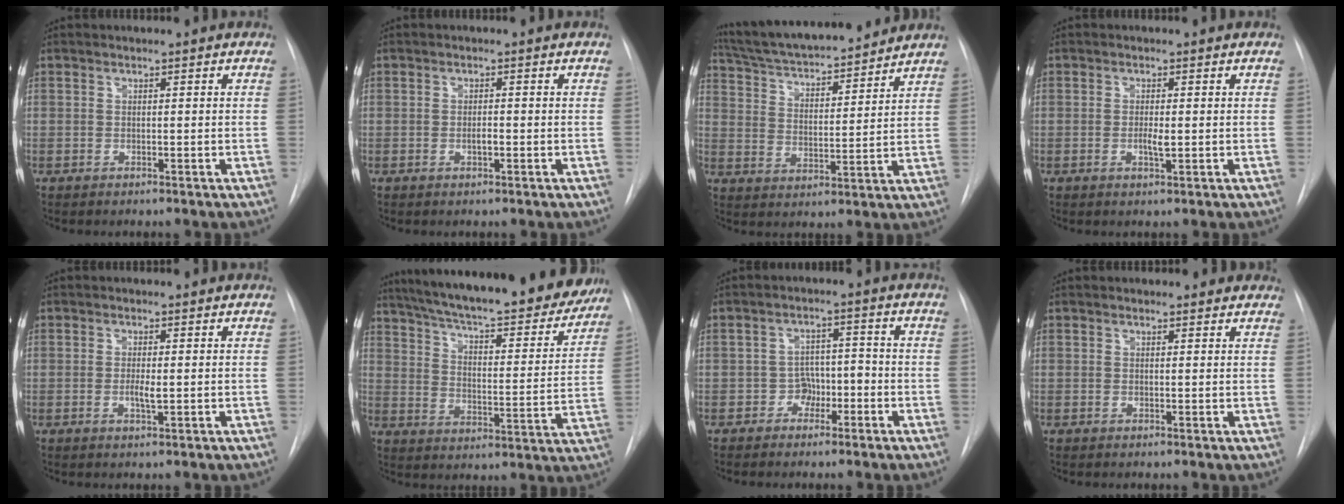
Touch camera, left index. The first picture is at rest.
{"total": 1.2, "force": [-0.5, 0.3, 1.0], "torque": [-0.019, -0.002, -0.009]}
{"total": 19.1, "force": [17.2, 2.7, 7.8], "torque": [-0.133, 0.016, 0.268]}
{"total": 1.7, "force": [-0.3, 0.3, 1.7], "torque": [-0.034, -0.004, -0.004]}
{"total": 1.8, "force": [-0.2, 0.3, 1.8], "torque": [-0.037, -0.005, -0.003]}
{"total": 29.5, "force": [25.4, 5.9, 13.8], "torque": [-0.230, -0.039, 0.333]}
{"total": 3.4, "force": [-1.9, 2.4, 1.4], "torque": [-0.012, 0.009, -0.033]}
{"total": 3.5, "force": [3.2, 1.2, 0.7], "torque": [-0.003, 0.001, 0.023]}